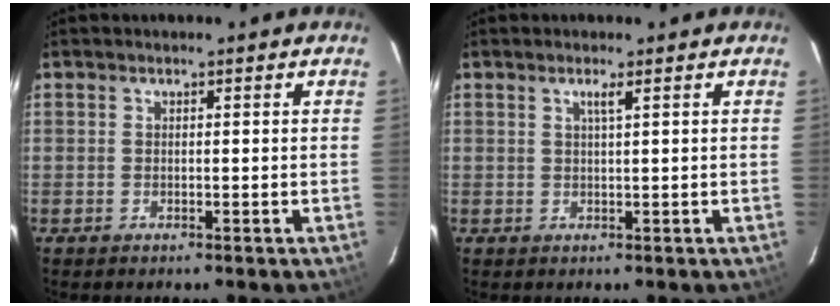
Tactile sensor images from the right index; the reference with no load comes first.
{"total": 1.3, "force": [0.6, -0.3, 1.1], "torque": [-0.020, 0.000, 0.011]}